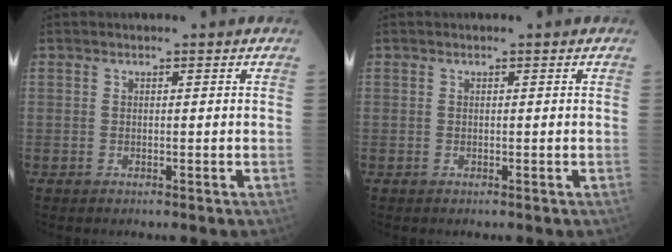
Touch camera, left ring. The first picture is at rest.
{"total": 0.0}